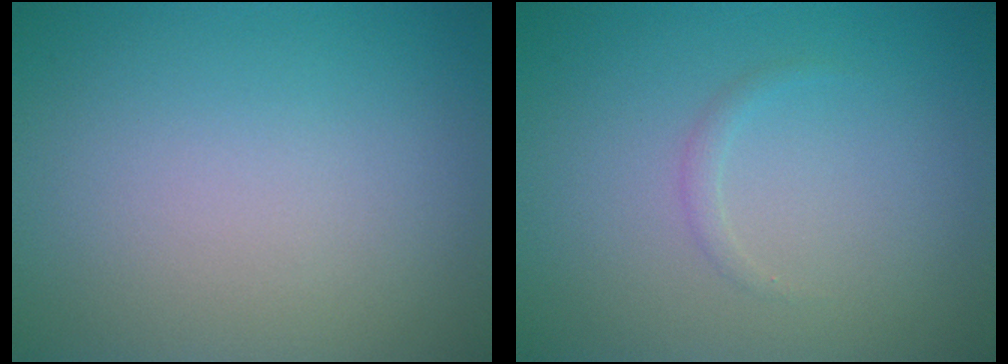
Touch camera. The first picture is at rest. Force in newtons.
{"total": 0.7, "press": 0.7, "slide": 0.0}